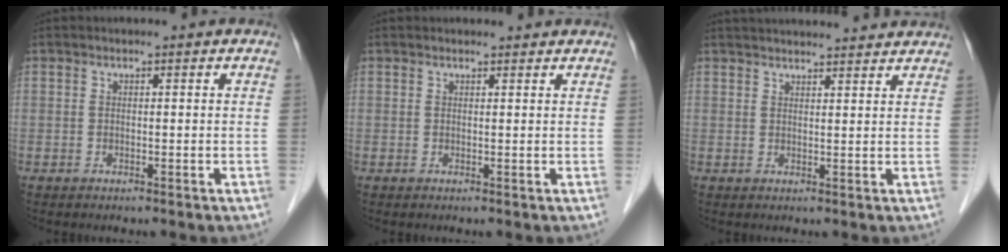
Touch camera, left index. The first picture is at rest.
{"total": 2.4, "force": [2.3, 0.6, 0.3], "torque": [-0.009, 0.014, 0.026]}
{"total": 14.3, "force": [13.5, 1.6, 4.4], "torque": [-0.062, 0.039, 0.175]}